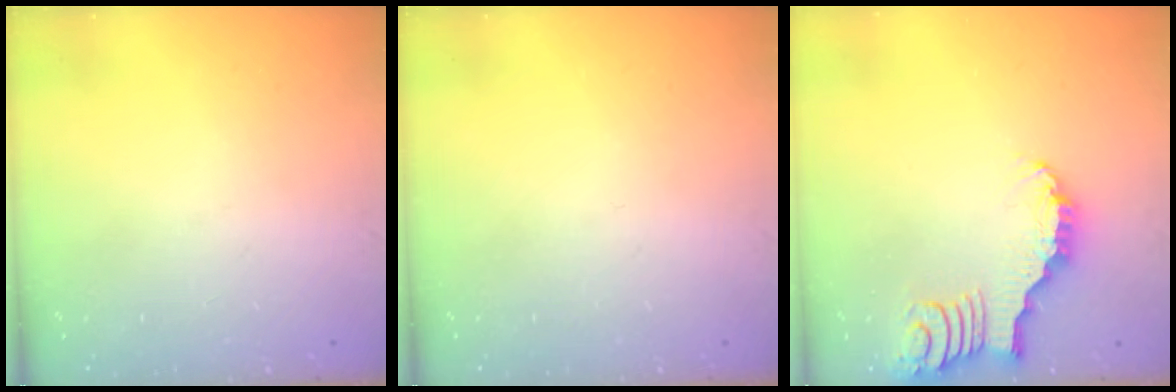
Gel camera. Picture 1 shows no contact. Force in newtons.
{"total": 0.0}
{"total": 2.6, "press": 2.6, "slide": 0.3}